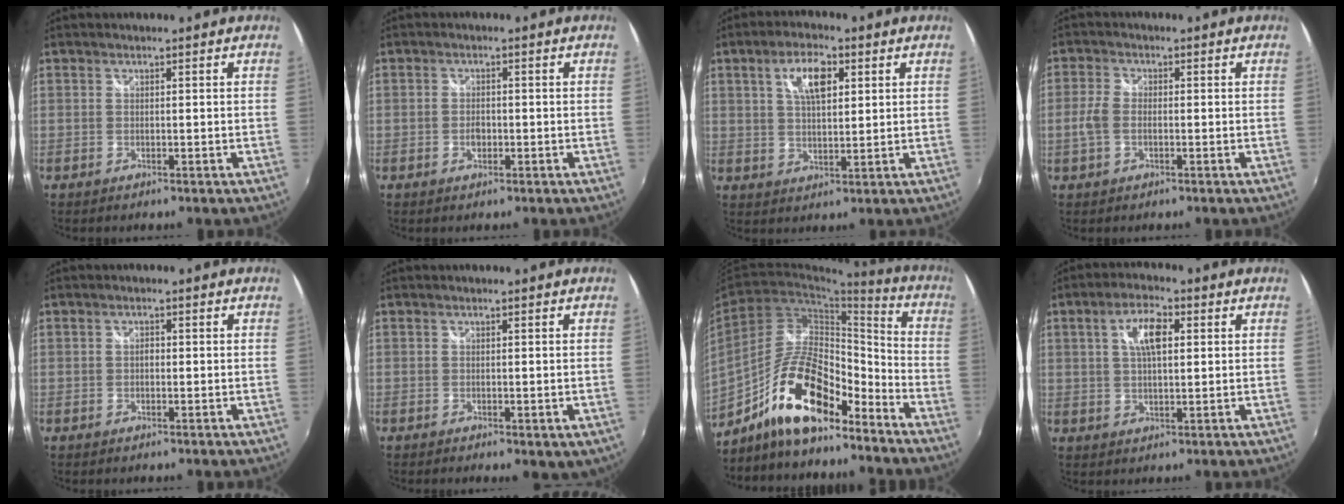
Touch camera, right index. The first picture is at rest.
{"total": 1.9, "force": [-0.7, 1.3, 1.2], "torque": [-0.022, 0.001, -0.013]}
{"total": 7.6, "force": [3.0, 3.2, 6.2], "torque": [-0.109, 0.013, 0.053]}
{"total": 3.9, "force": [-1.0, 2.2, 3.0], "torque": [-0.071, 0.002, -0.020]}
{"total": 0.9, "force": [-0.2, 0.7, 0.6], "torque": [-0.010, 0.003, -0.005]}
{"total": 2.9, "force": [-0.8, 1.1, 2.5], "torque": [-0.039, -0.014, -0.007]}
{"total": 16.5, "force": [-11.4, 5.5, 10.7], "torque": [-0.203, 0.012, -0.203]}
{"total": 6.9, "force": [2.0, 2.9, 6.0], "torque": [-0.107, 0.012, 0.035]}